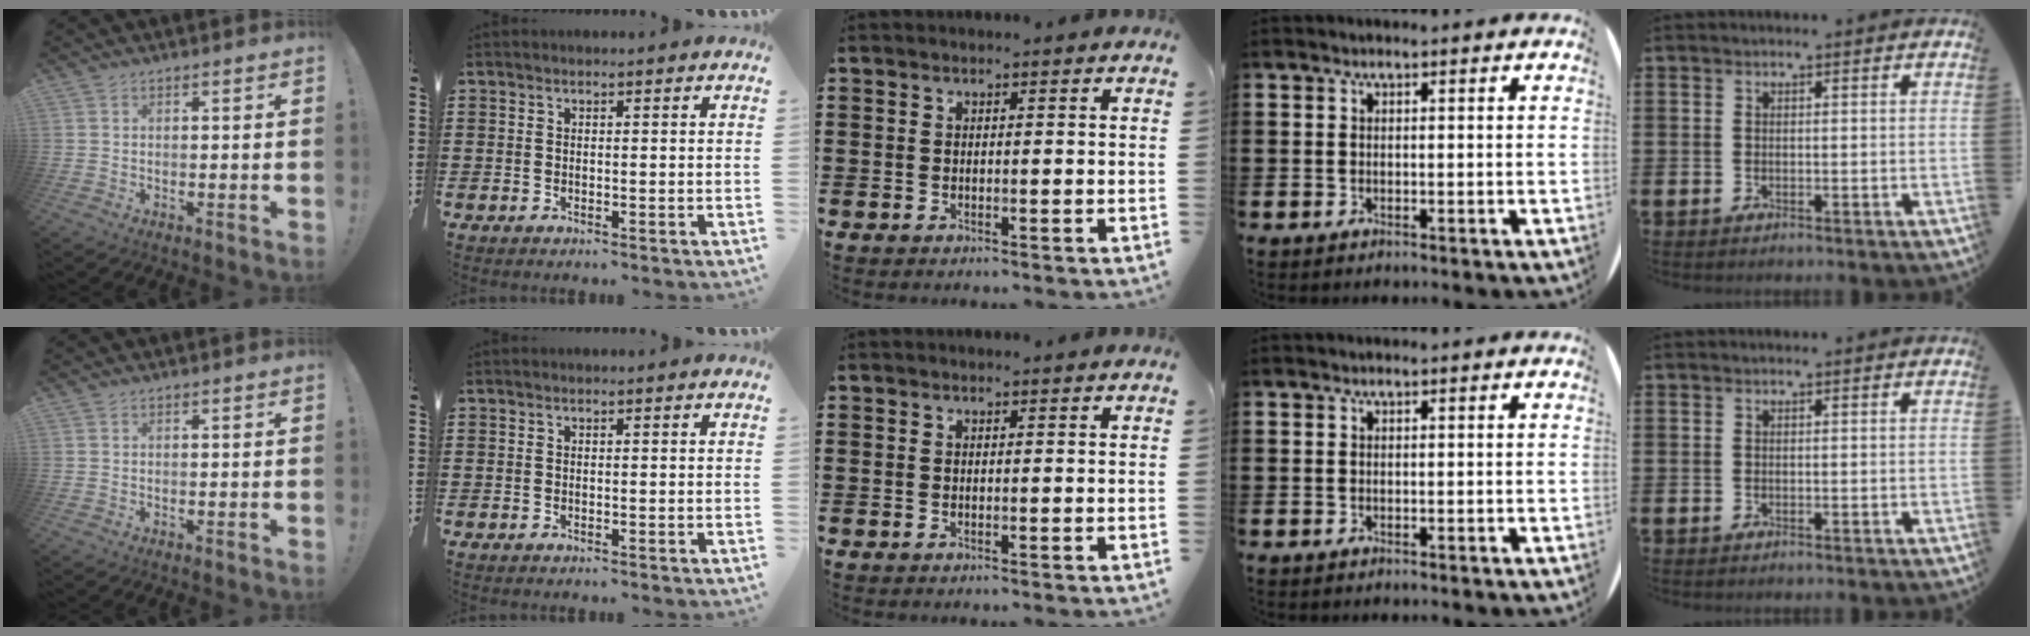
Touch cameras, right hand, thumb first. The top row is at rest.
{}